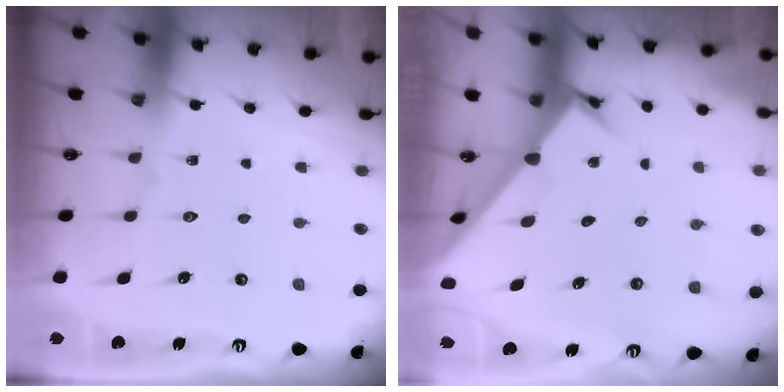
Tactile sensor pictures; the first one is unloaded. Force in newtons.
{"total": 1.8, "press": 1.8, "slide": 0.2}